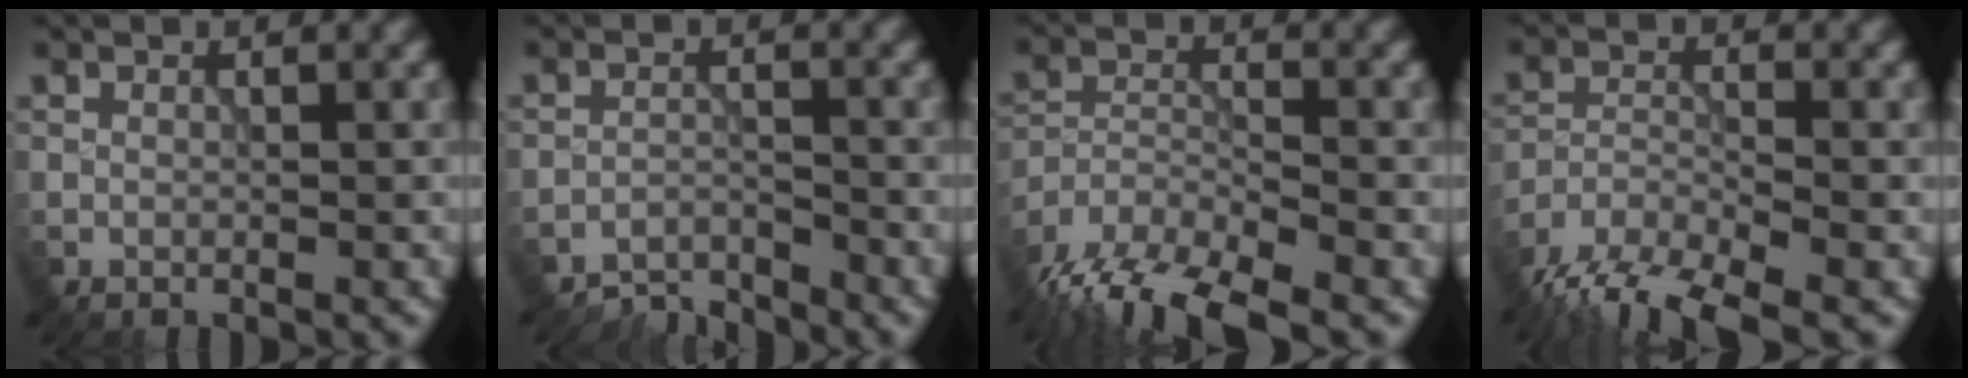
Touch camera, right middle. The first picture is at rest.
{"total": 3.3, "force": [-3.2, 0.5, 0.4], "torque": [-0.003, 0.000, -0.065]}
{"total": 8.9, "force": [-7.2, 2.6, 4.5], "torque": [-0.082, -0.015, -0.134]}
{"total": 7.8, "force": [-6.3, 2.1, 4.0], "torque": [-0.074, -0.011, -0.122]}